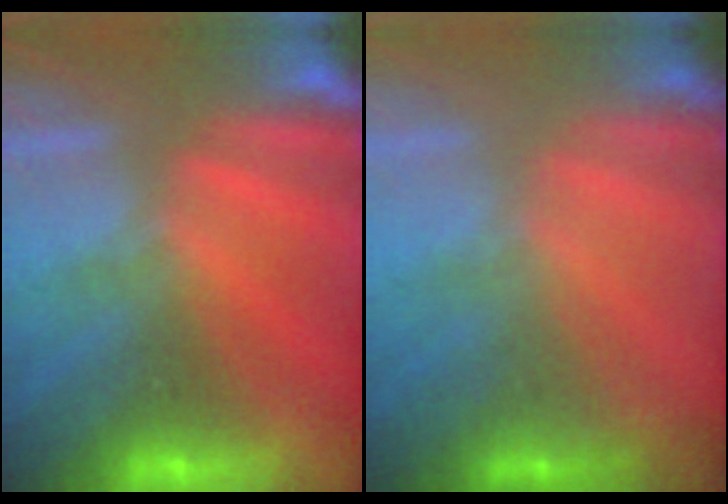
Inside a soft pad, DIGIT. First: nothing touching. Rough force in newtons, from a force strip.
{"total": 1.4}